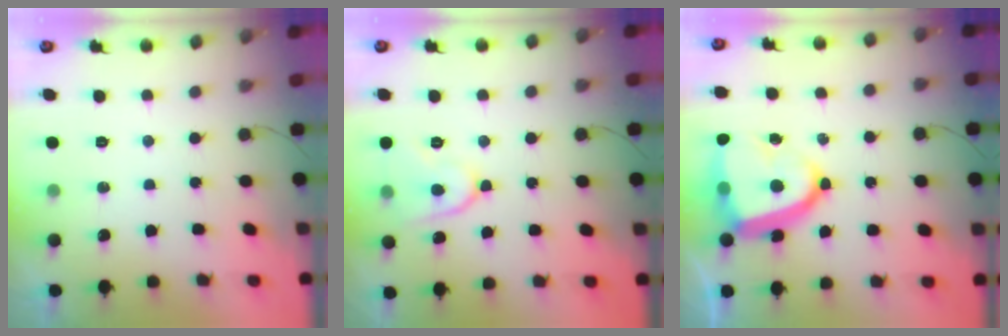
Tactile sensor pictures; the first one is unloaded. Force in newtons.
{"total": 9.5, "press": 9.4, "slide": 1.1}
{"total": 16.6, "press": 16.5, "slide": 1.7}